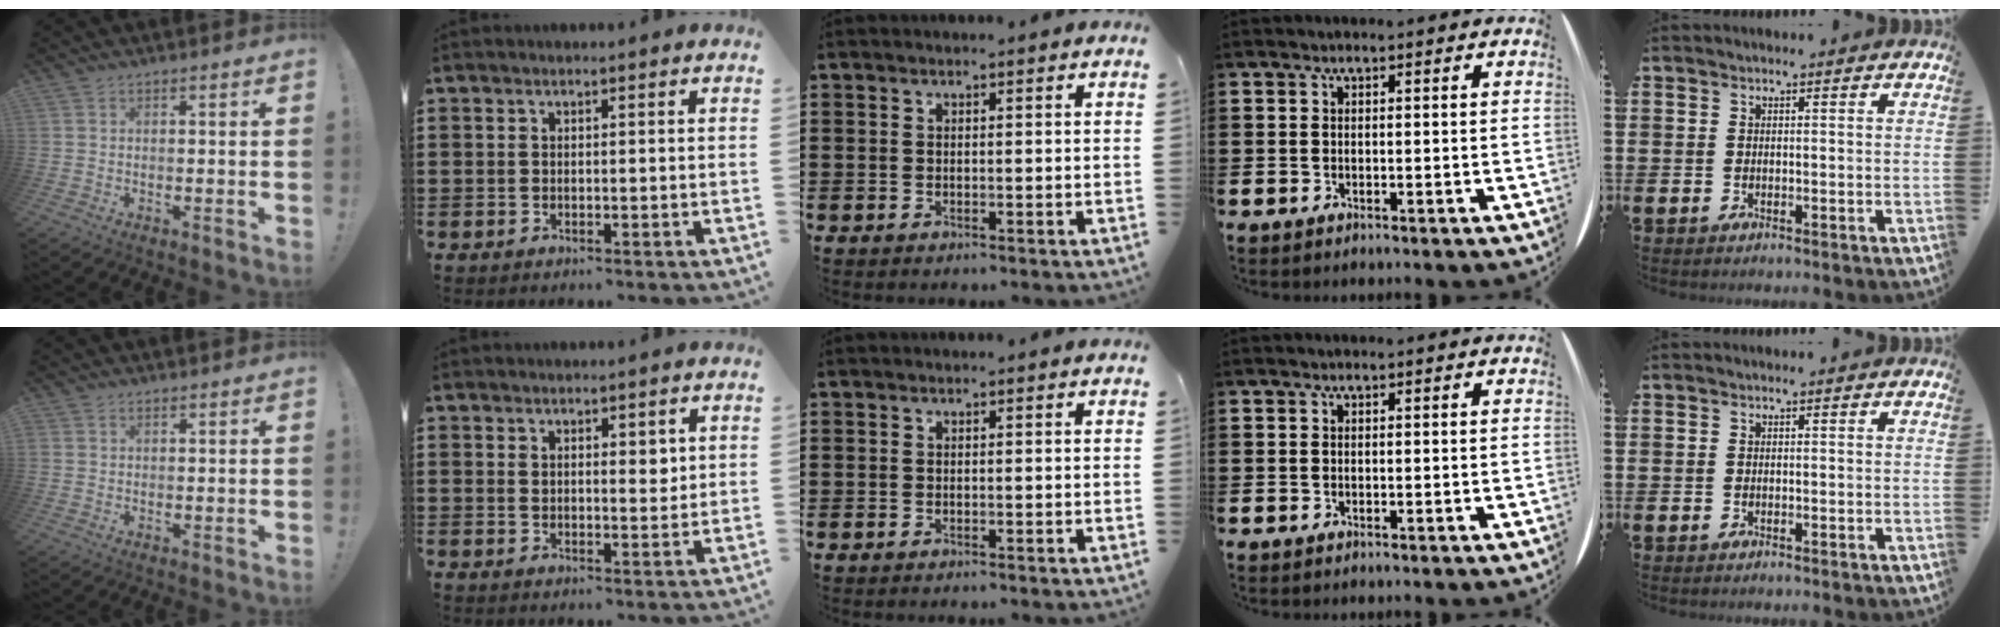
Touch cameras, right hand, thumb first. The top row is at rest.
{"thumb": {"total": 0.9, "force": [0.6, 0.6, 0.1], "torque": [0.004, -0.001, 0.010]}, "index": {"total": 2.7, "force": [1.6, 1.2, 1.9], "torque": [-0.031, 0.001, 0.026]}}